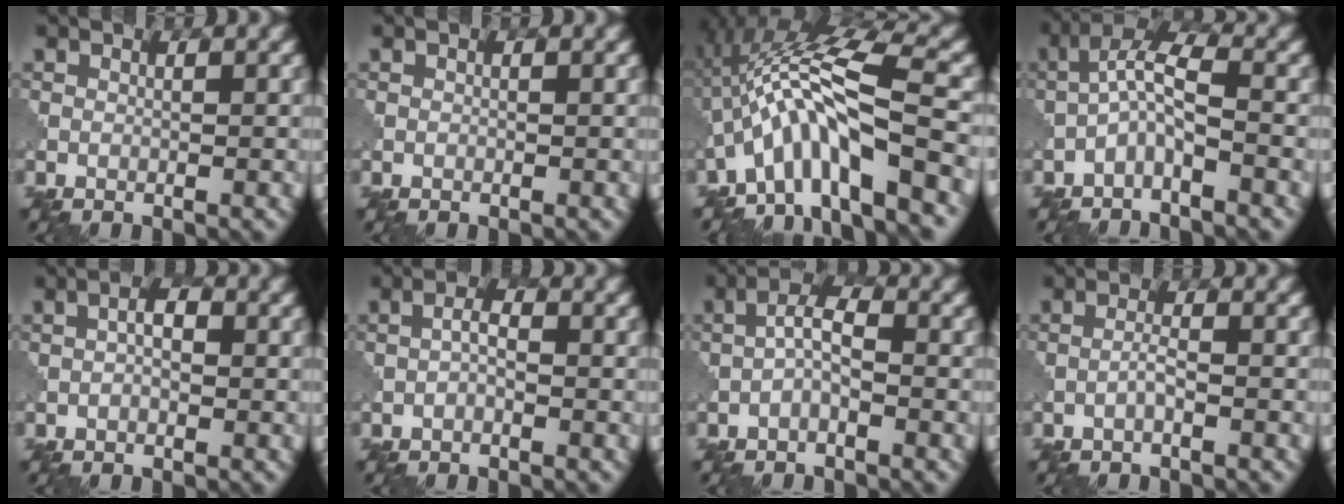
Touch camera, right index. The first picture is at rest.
{"total": 0.0}
{"total": 8.9, "force": [-3.0, 1.6, 8.2], "torque": [-0.136, 0.026, -0.055]}
{"total": 3.2, "force": [-1.5, 0.8, 2.8], "torque": [-0.056, 0.015, -0.038]}
{"total": 2.1, "force": [0.2, 1.2, 1.7], "torque": [-0.021, 0.001, 0.000]}
{"total": 1.4, "force": [-0.4, 0.6, 1.2], "torque": [-0.025, 0.004, -0.009]}
{"total": 2.4, "force": [-0.8, 0.9, 2.1], "torque": [-0.040, 0.010, -0.020]}
{"total": 1.1, "force": [-0.7, 0.1, 0.9], "torque": [-0.019, 0.004, -0.015]}